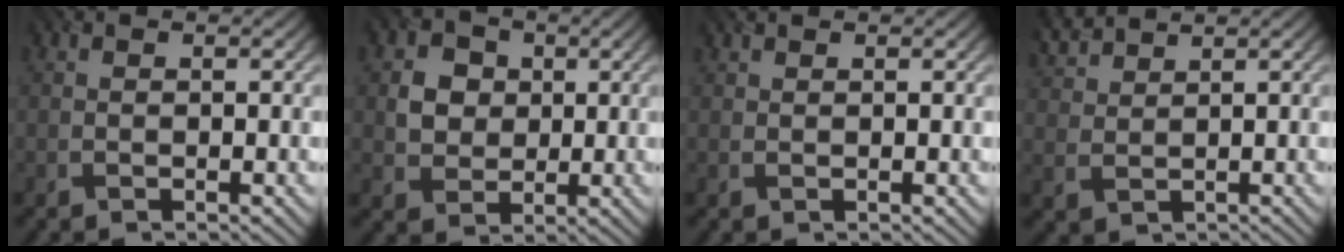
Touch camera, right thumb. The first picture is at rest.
{"total": 4.6, "force": [0.7, 4.2, 1.9], "torque": [-0.046, 0.003, 0.005]}
{"total": 0.6, "force": [0.6, 0.2, 0.1], "torque": [-0.006, 0.003, 0.017]}
{"total": 4.1, "force": [3.5, 1.5, 1.6], "torque": [-0.052, 0.011, 0.076]}